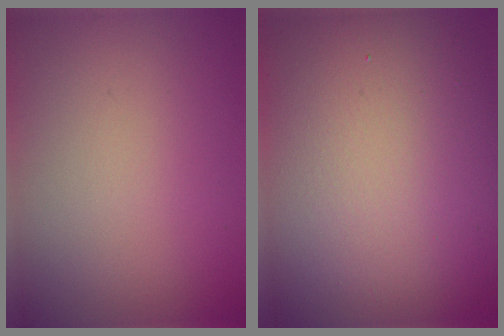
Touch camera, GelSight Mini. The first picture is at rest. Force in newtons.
{"total": 16.4, "press": 16.4, "slide": 0.9}